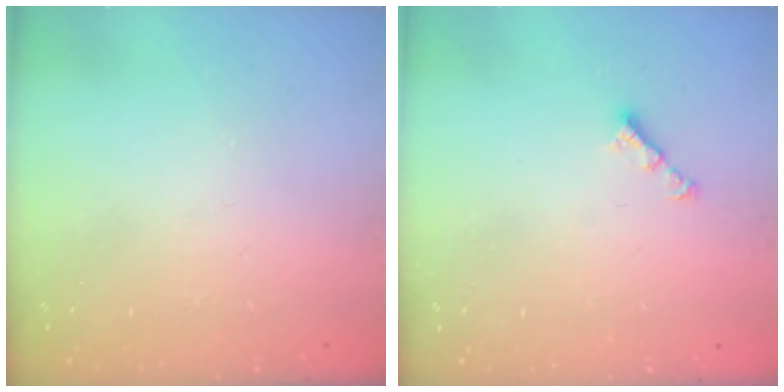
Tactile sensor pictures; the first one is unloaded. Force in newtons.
{"total": 3.0, "press": 2.9, "slide": 0.5}